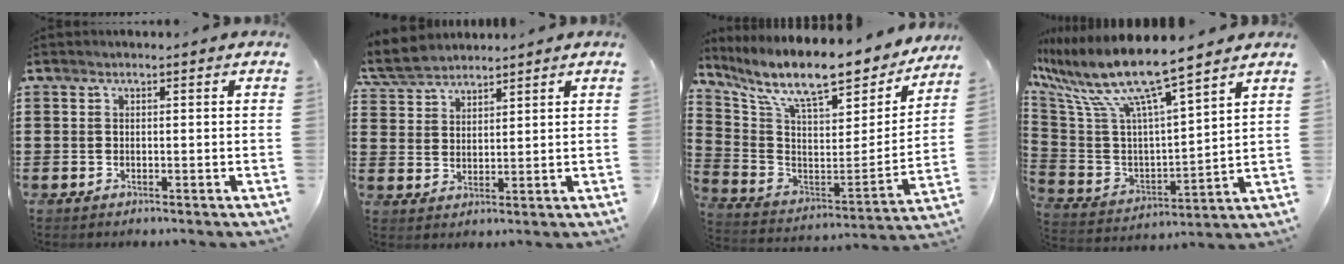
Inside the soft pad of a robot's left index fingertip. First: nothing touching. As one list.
[{"total": 4.8, "force": [4.5, 1.4, 1.1], "torque": [-0.038, -0.007, 0.084]}, {"total": 12.1, "force": [9.5, 2.6, 7.0], "torque": [-0.158, -0.070, 0.161]}, {"total": 11.0, "force": [8.5, 0.7, 6.9], "torque": [-0.175, -0.064, 0.140]}]